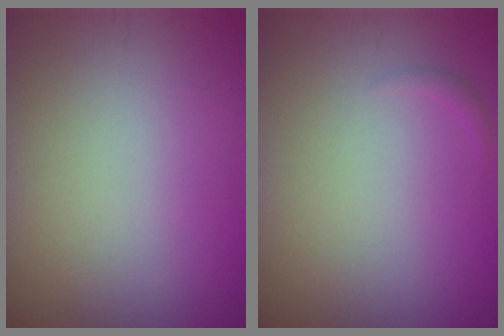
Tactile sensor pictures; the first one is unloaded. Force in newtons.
{"total": 0.5, "press": 0.5, "slide": 0.1}